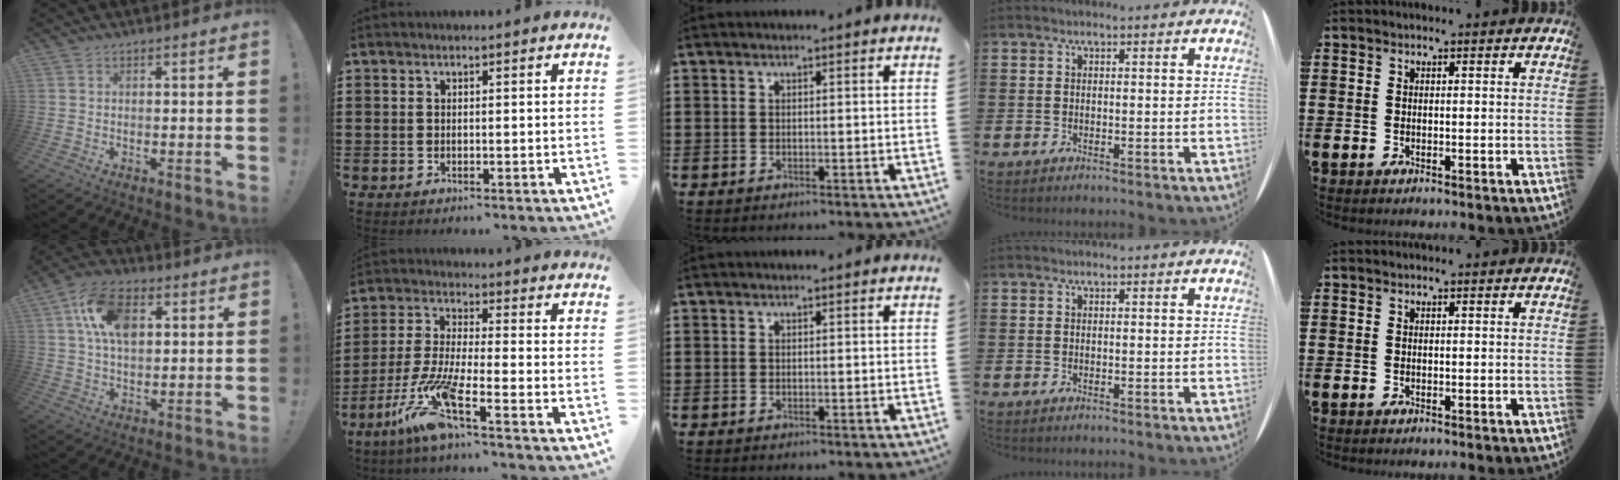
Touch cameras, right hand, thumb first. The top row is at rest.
{"thumb": {"total": 13.8, "force": [4.1, 8.5, 10.1], "torque": [-0.171, 0.008, 0.077]}, "index": {"total": 10.2, "force": [-6.4, 0.7, 7.9], "torque": [-0.196, -0.022, -0.134]}}